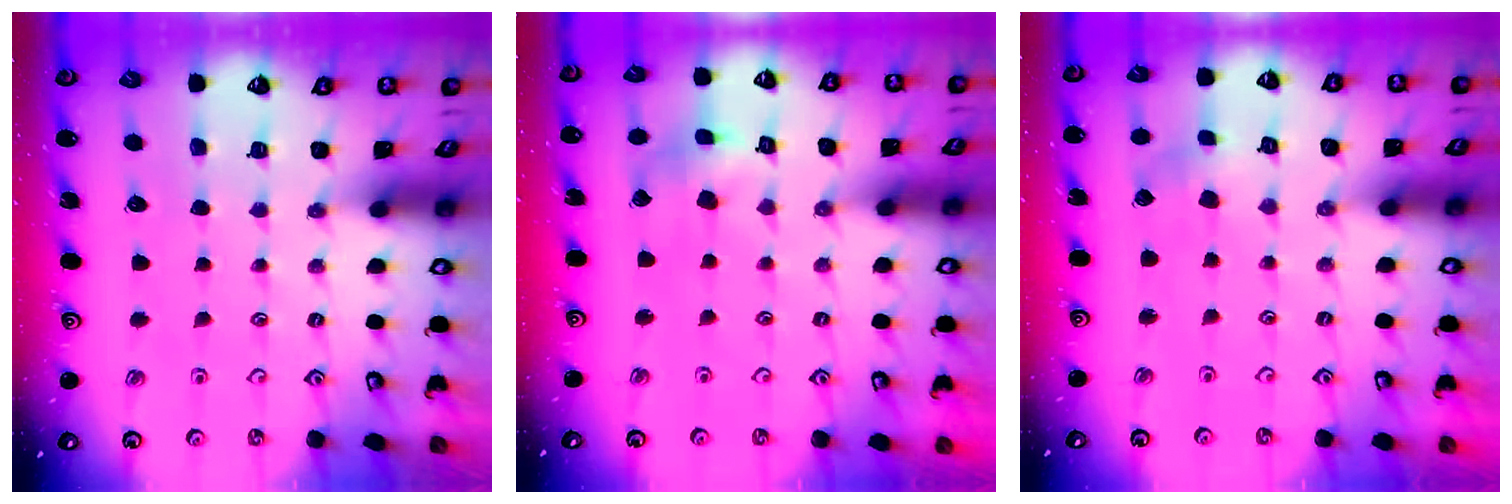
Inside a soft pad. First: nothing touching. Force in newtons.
{"total": 8.4, "press": 8.4, "slide": 1.0}
{"total": 2.6, "press": 2.6, "slide": 0.4}